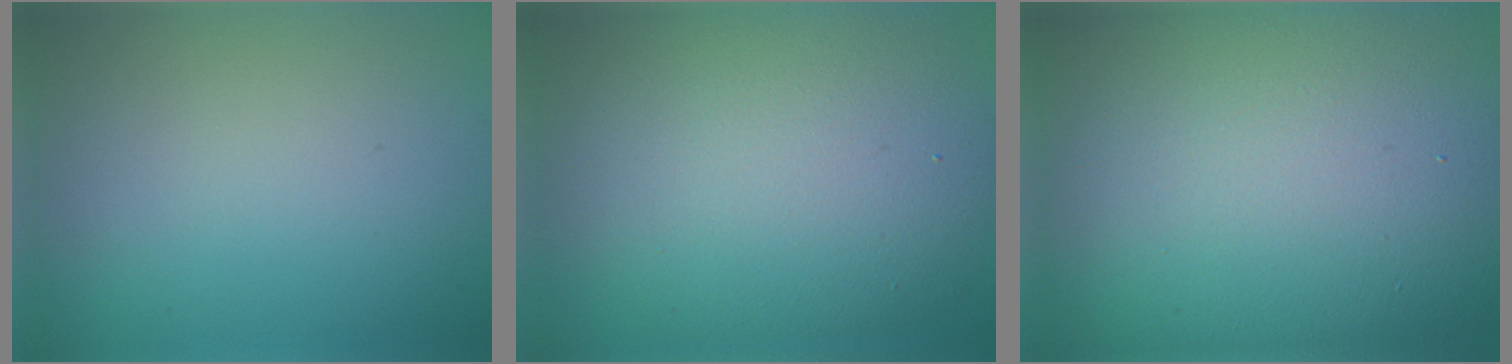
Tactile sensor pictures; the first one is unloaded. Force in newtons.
{"total": 11.4, "press": 11.4, "slide": 0.4}
{"total": 19.6, "press": 19.6, "slide": 0.8}